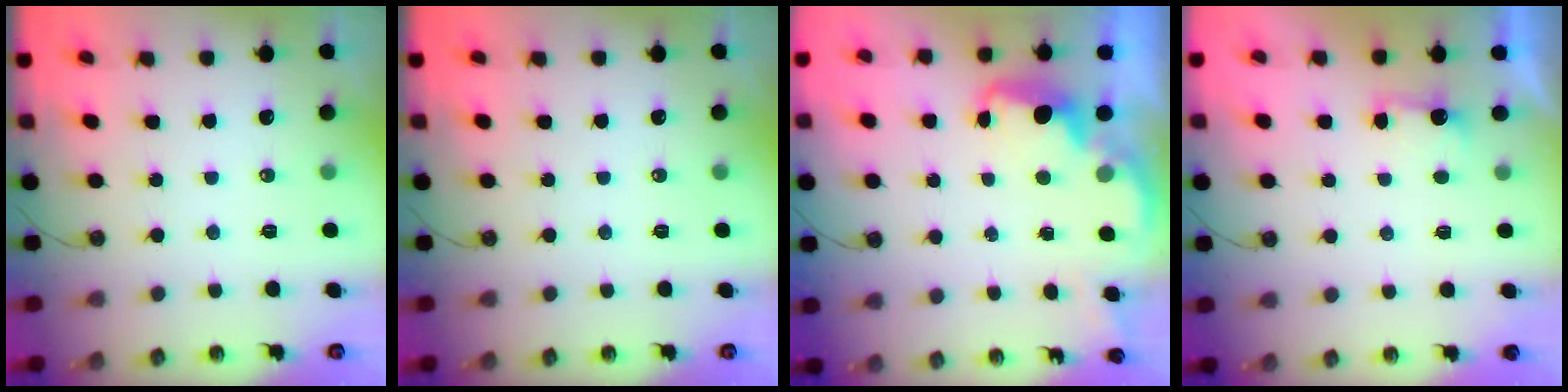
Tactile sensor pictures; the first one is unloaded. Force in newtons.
{"total": 0.0}
{"total": 2.1, "press": 2.1, "slide": 0.6}
{"total": 2.3, "press": 2.2, "slide": 0.8}